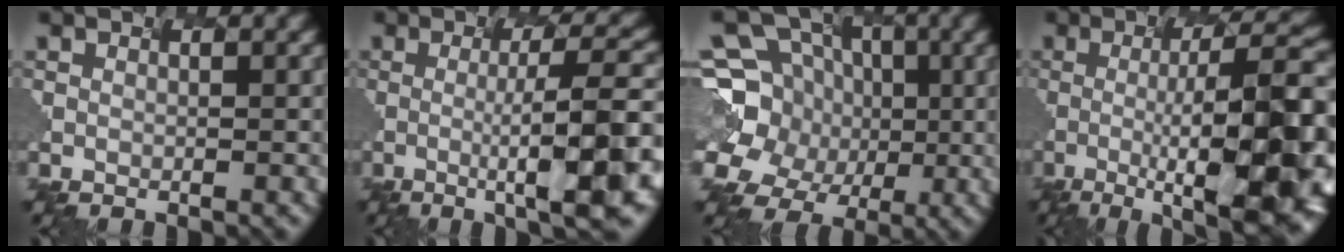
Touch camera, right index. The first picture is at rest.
{"total": 9.7, "force": [-1.6, 1.8, 9.4], "torque": [-0.109, 0.006, -0.020]}
{"total": 9.4, "force": [-0.9, 8.6, 3.6], "torque": [-0.095, 0.025, -0.034]}
{"total": 13.9, "force": [-2.5, 3.4, 13.2], "torque": [-0.154, 0.015, -0.029]}